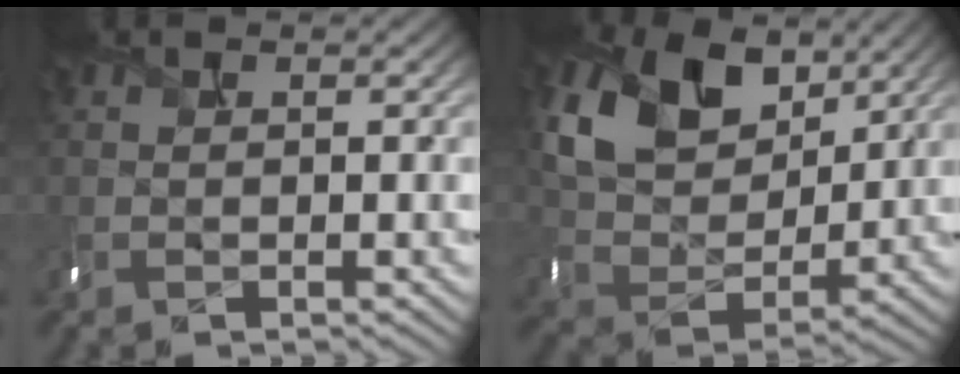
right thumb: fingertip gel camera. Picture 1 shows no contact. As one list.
[{"total": 11.9, "force": [5.8, 7.8, 6.8], "torque": [-0.169, 0.003, 0.104]}]